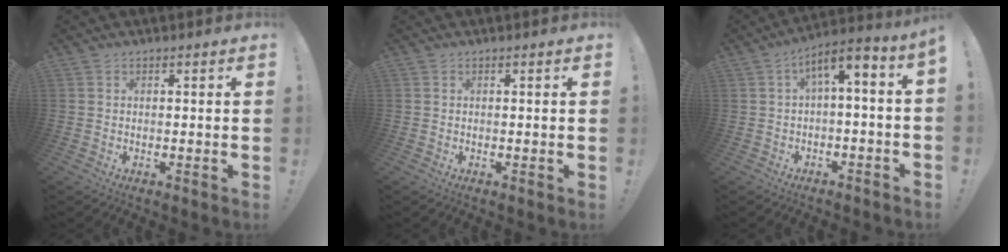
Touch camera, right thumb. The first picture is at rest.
{"total": 0.0}
{"total": 5.8, "force": [-0.4, 1.1, 5.7], "torque": [-0.092, 0.001, -0.008]}